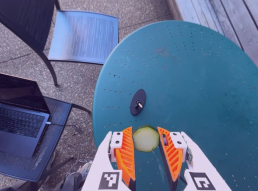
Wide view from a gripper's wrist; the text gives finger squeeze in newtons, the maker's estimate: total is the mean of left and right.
{"total": 10.2, "left": 10.5, "right": 9.9}